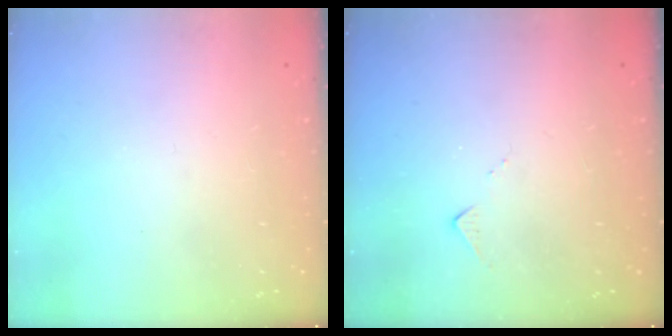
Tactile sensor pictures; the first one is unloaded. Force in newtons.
{"total": 5.4, "press": 5.3, "slide": 0.7}